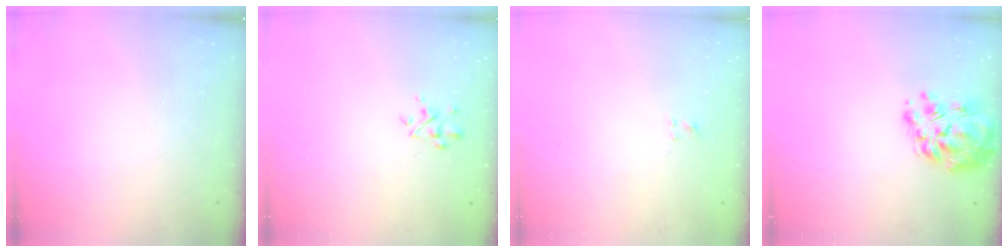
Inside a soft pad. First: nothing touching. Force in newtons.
{"total": 3.0, "press": 2.8, "slide": 1.1}
{"total": 1.0, "press": 0.6, "slide": 0.7}
{"total": 10.8, "press": 10.2, "slide": 3.7}